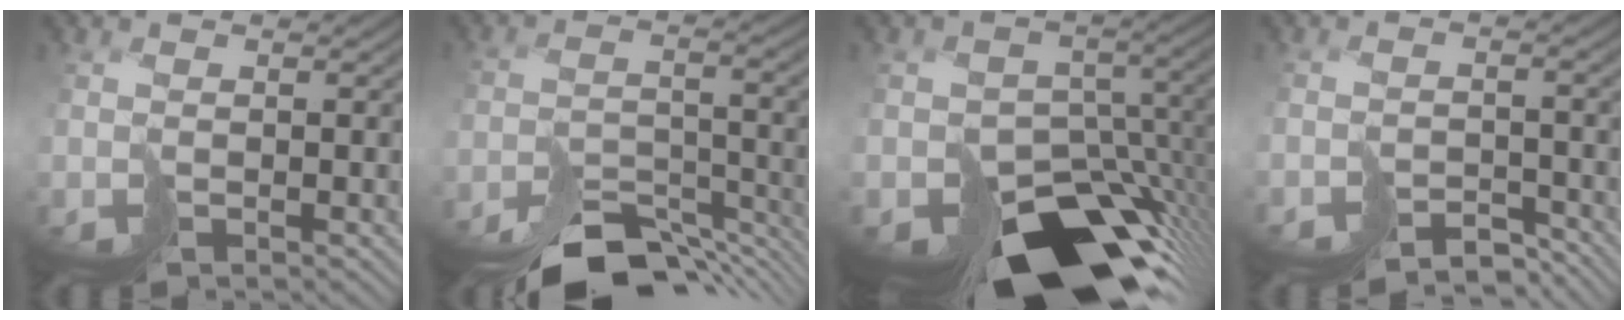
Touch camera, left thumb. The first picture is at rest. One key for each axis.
{"total": 9.3, "fx": -8.5, "fy": 2.0, "fz": 3.3, "tx": -0.038, "ty": 0.002, "tz": -0.136}
{"total": 14.8, "fx": -9.6, "fy": 8.3, "fz": 7.7, "tx": -0.122, "ty": -0.031, "tz": -0.130}
{"total": 5.5, "fx": -5.4, "fy": 1.3, "fz": 0.6, "tx": 0.002, "ty": -0.007, "tz": -0.078}